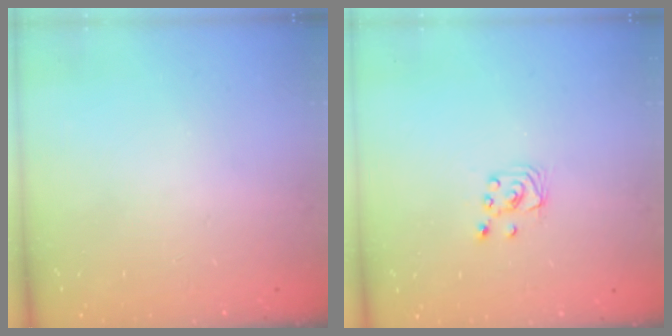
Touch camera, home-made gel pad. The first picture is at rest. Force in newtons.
{"total": 2.7, "press": 2.7, "slide": 0.2}